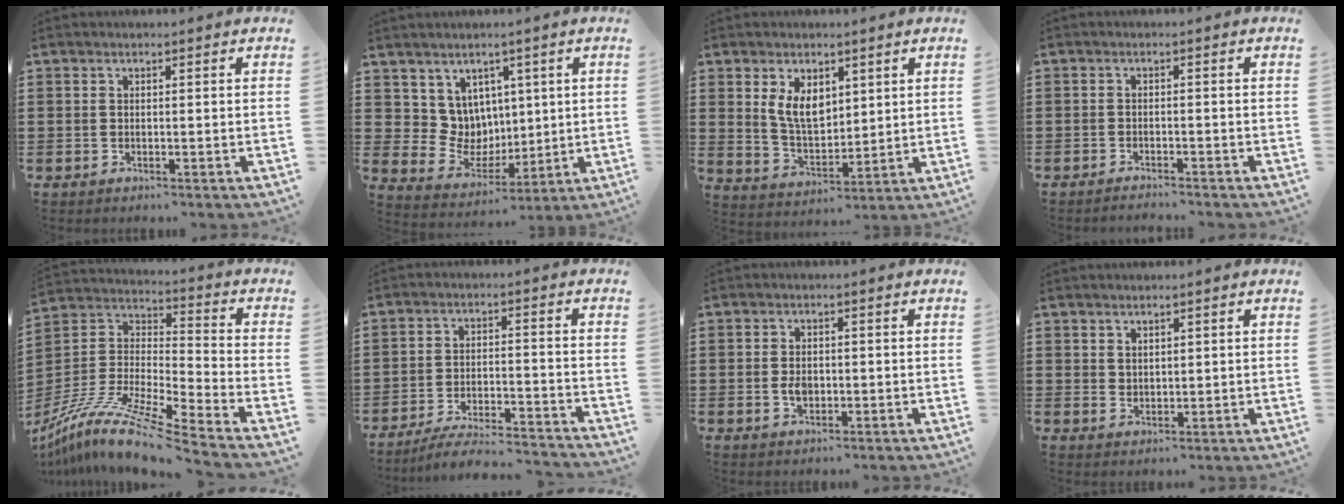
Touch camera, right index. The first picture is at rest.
{"total": 7.2, "force": [3.2, 6.4, 1.0], "torque": [-0.058, -0.016, 0.069]}
{"total": 6.3, "force": [2.6, 3.8, 4.4], "torque": [-0.095, 0.007, 0.050]}
{"total": 1.5, "force": [-1.5, -0.2, -0.1], "torque": [-0.002, 0.002, -0.031]}
{"total": 11.5, "force": [-9.5, 0.3, 6.4], "torque": [-0.137, -0.004, -0.194]}
{"total": 6.0, "force": [-5.7, 0.0, 2.0], "torque": [-0.045, -0.007, -0.113]}
{"total": 2.5, "force": [-0.2, 1.5, 1.9], "torque": [-0.039, 0.002, -0.003]}
{"total": 2.0, "force": [1.7, 0.9, 0.2], "torque": [-0.006, 0.003, 0.034]}